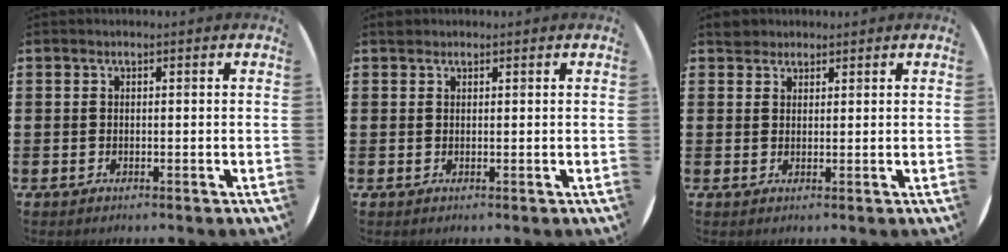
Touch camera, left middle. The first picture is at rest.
{"total": 0.7, "force": [0.6, 0.3, 0.0], "torque": [0.007, -0.001, 0.010]}
{"total": 2.2, "force": [1.9, 1.0, 0.1], "torque": [0.001, 0.001, 0.038]}